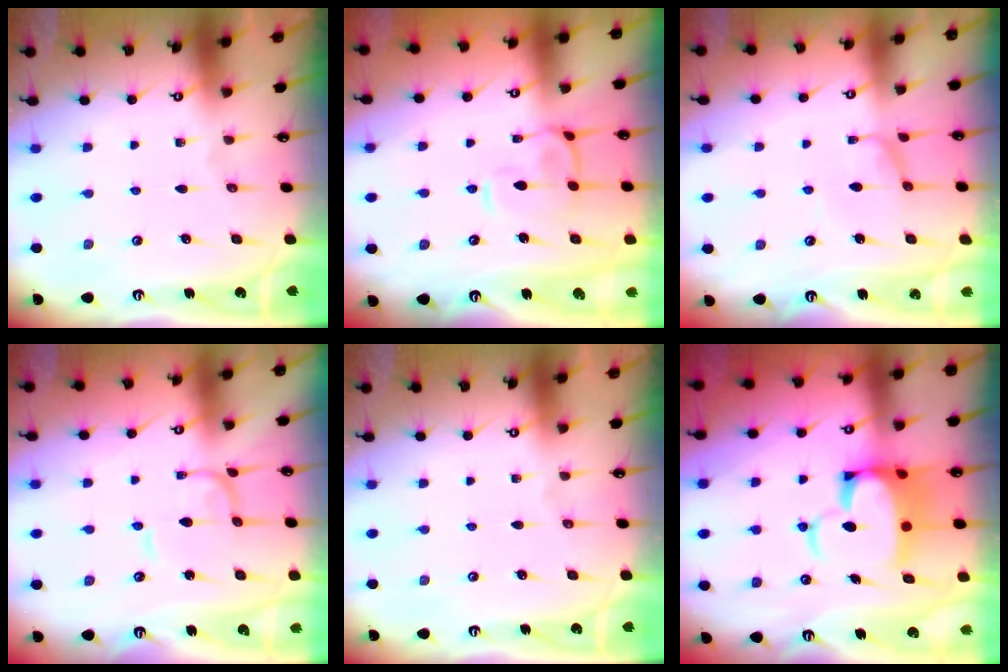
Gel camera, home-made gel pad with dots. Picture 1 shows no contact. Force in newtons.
{"total": 3.9, "press": 3.8, "slide": 1.0}
{"total": 0.0}
{"total": 1.5, "press": 1.5, "slide": 0.0}
{"total": 0.0}
{"total": 8.6, "press": 8.5, "slide": 1.5}